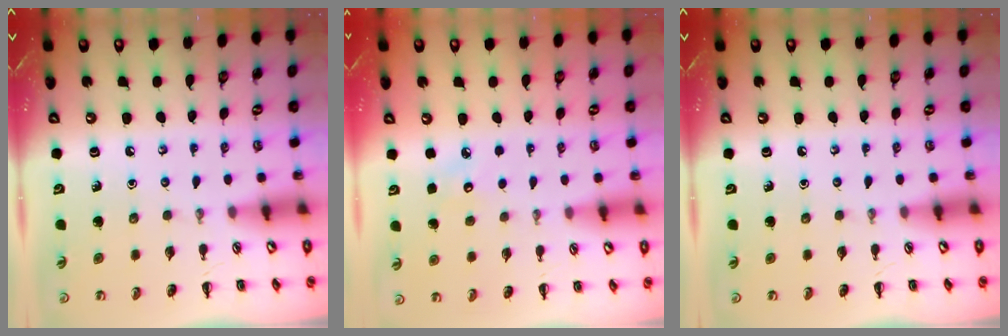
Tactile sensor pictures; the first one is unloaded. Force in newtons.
{"total": 5.3, "press": 5.1, "slide": 1.4}
{"total": 0.0}